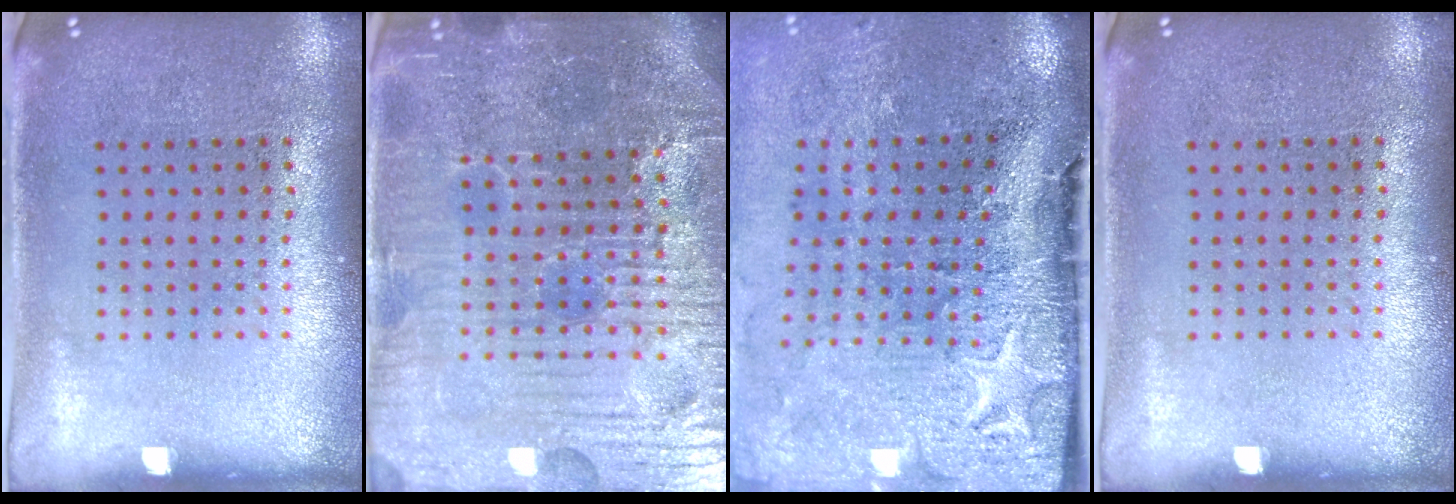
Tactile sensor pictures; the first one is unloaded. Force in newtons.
{"total": 6.2, "press": 5.7, "slide": 2.4}
{"total": 5.0, "press": 3.9, "slide": 3.1}
{"total": 0.0}